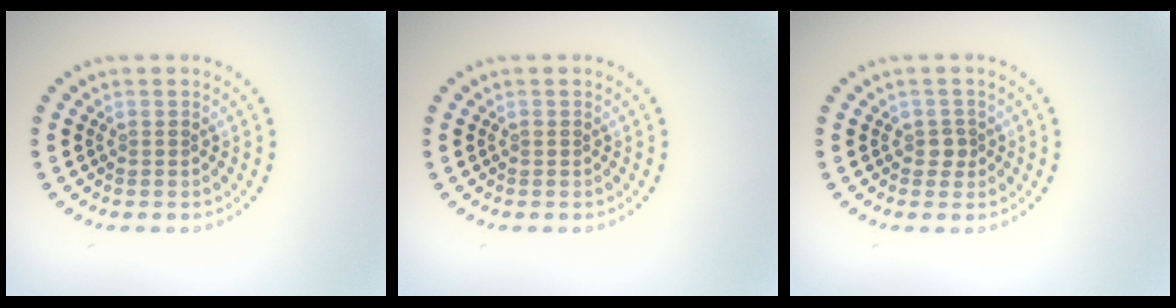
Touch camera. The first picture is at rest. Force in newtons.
{"total": 0.0}
{"total": 1.3, "press": 1.1, "slide": 0.5}